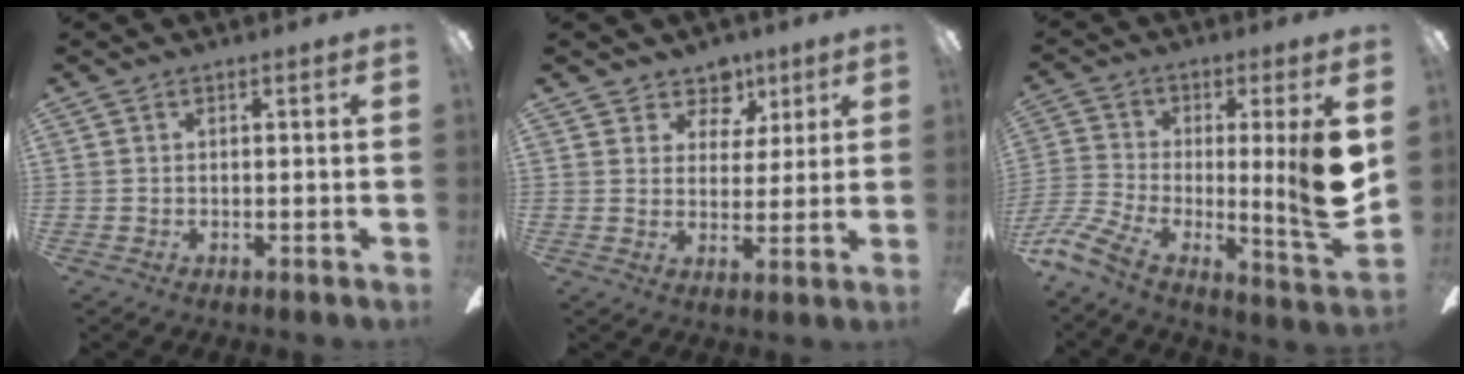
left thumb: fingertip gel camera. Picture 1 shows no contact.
{"total": 7.3, "force": [4.8, 5.3, 1.5], "torque": [-0.023, -0.026, 0.090]}
{"total": 17.5, "force": [-1.2, 4.8, 16.8], "torque": [-0.296, -0.015, -0.019]}